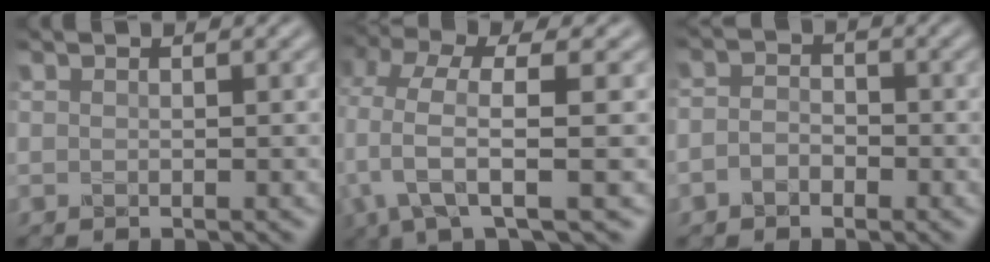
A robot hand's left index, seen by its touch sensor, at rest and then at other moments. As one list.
[{"total": 6.4, "force": [0.4, 1.9, 6.1], "torque": [-0.126, 0.003, 0.002]}, {"total": 1.8, "force": [-0.9, 1.3, 0.7], "torque": [-0.017, 0.006, -0.023]}]